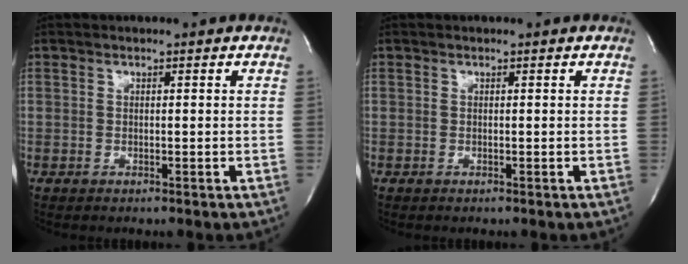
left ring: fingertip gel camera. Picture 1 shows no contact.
{"total": 0.0}